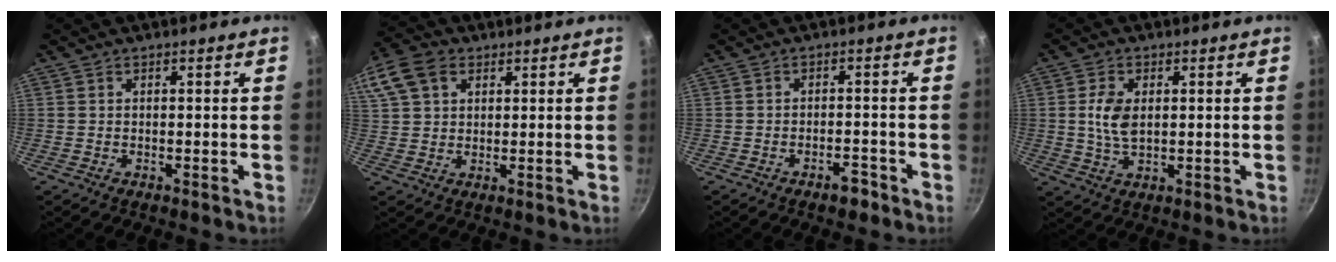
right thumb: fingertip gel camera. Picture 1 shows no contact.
{"total": 16.5, "force": [7.2, 12.1, 8.6], "torque": [-0.216, 0.043, 0.135]}
{"total": 3.2, "force": [-2.2, 1.4, 1.8], "torque": [-0.018, 0.022, -0.026]}
{"total": 6.1, "force": [1.0, 3.6, 4.9], "torque": [-0.095, -0.003, 0.021]}